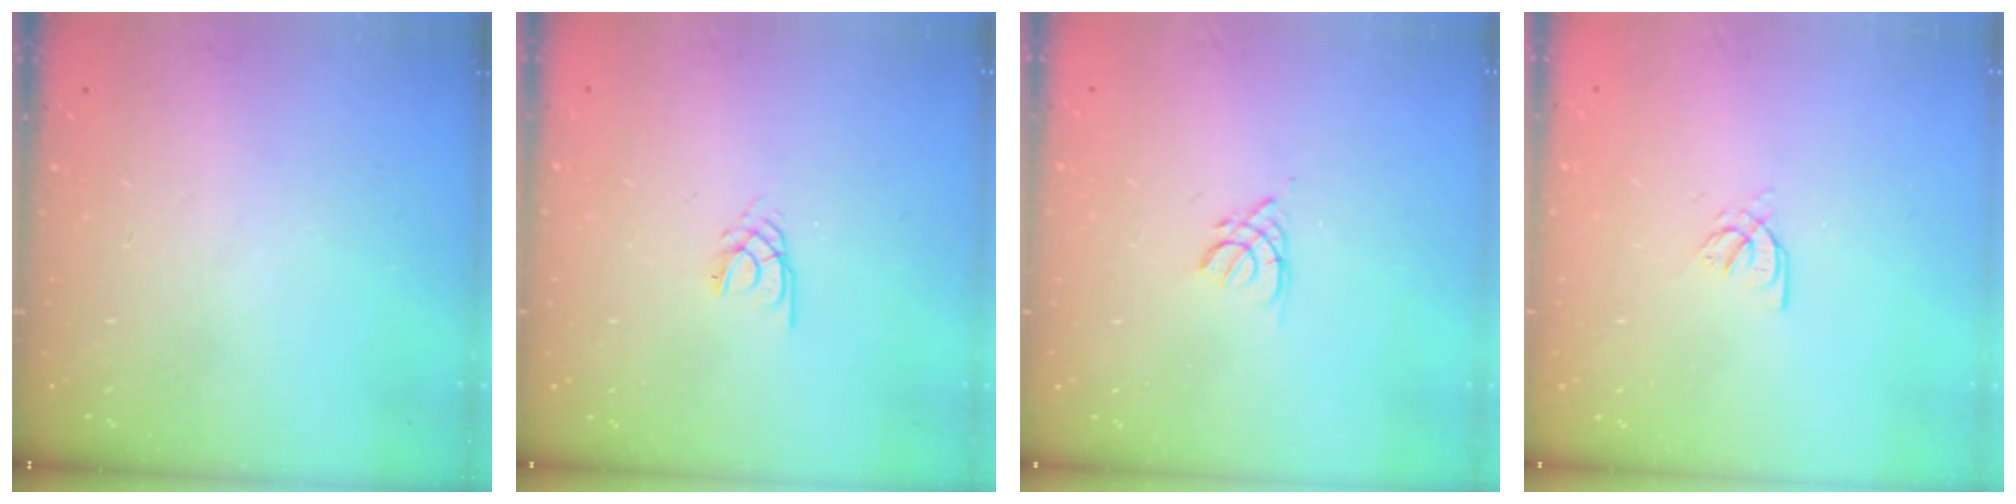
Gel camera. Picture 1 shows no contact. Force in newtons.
{"total": 1.7, "press": 1.7, "slide": 0.3}
{"total": 2.5, "press": 2.5, "slide": 0.6}
{"total": 3.6, "press": 3.6, "slide": 0.2}